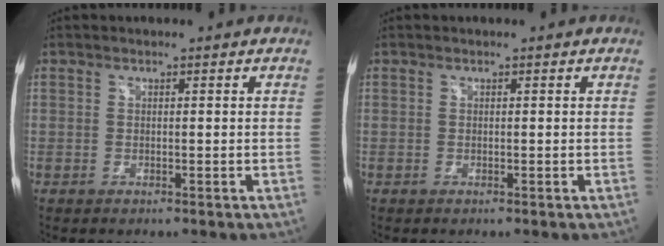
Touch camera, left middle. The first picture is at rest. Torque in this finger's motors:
{"motor_torque": [0.05, -0.04, 0.04, 0.00]}